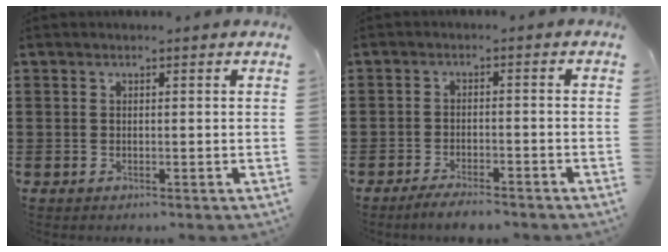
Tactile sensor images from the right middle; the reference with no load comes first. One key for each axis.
{"total": 2.8, "fx": -2.6, "fy": 0.1, "fz": 0.9, "tx": -0.017, "ty": 0.002, "tz": -0.052}